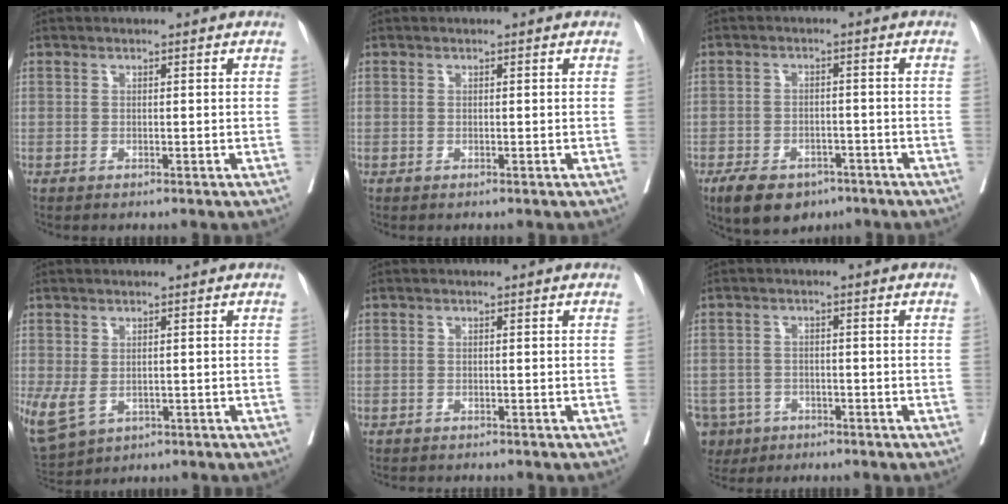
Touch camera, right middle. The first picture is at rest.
{"total": 0.0}
{"total": 8.7, "force": [-5.9, 4.8, 4.2], "torque": [-0.070, -0.001, -0.091]}
{"total": 7.1, "force": [-1.7, 4.8, 5.0], "torque": [-0.124, -0.014, -0.016]}
{"total": 2.7, "force": [-2.6, 0.5, 0.8], "torque": [-0.014, -0.007, -0.035]}
{"total": 7.5, "force": [-4.6, 5.7, 1.3], "torque": [-0.042, 0.000, -0.076]}